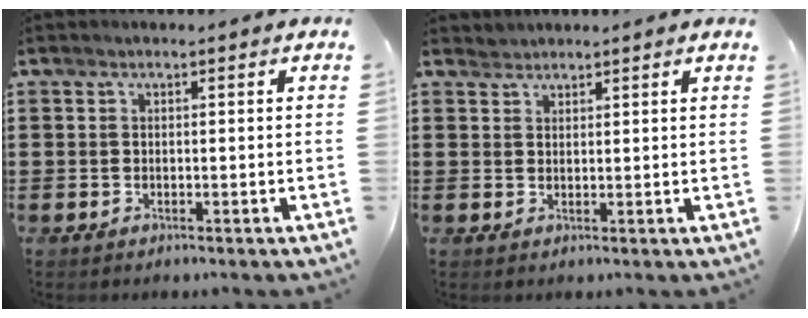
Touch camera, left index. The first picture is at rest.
{"total": 1.4, "force": [1.4, 0.1, -0.2], "torque": [0.000, 0.000, 0.028]}